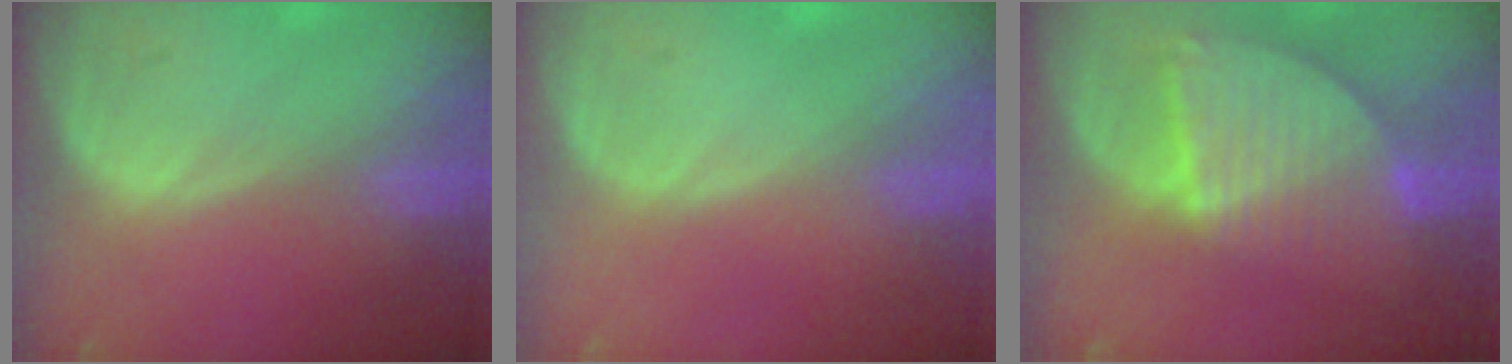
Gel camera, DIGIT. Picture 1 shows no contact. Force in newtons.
{"total": 0.0}
{"total": 9.2, "press": 7.8, "slide": 4.9}